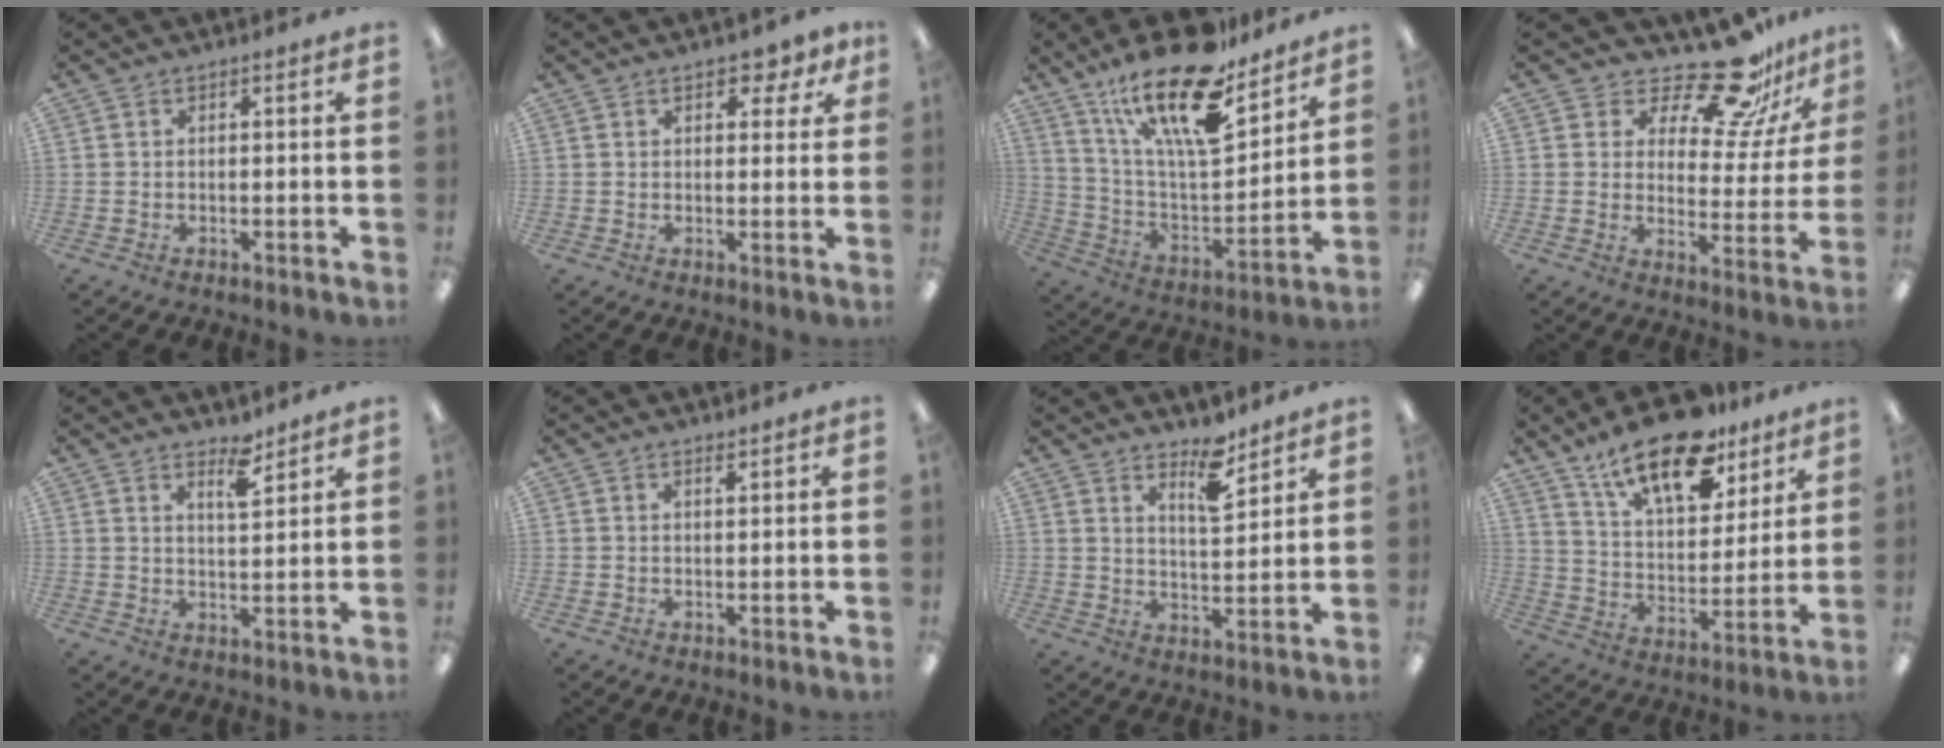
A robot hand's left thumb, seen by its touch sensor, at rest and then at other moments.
{"total": 5.0, "force": [2.8, 2.5, 3.2], "torque": [-0.037, -0.006, 0.044]}
{"total": 23.3, "force": [16.3, 7.8, 14.8], "torque": [-0.264, -0.102, 0.275]}
{"total": 18.7, "force": [14.6, 6.4, 9.8], "torque": [-0.157, -0.098, 0.247]}
{"total": 5.0, "force": [3.9, 1.3, 2.7], "torque": [-0.032, -0.026, 0.064]}
{"total": 1.1, "force": [1.0, 0.2, 0.5], "torque": [-0.010, -0.002, 0.018]}
{"total": 7.9, "force": [6.2, 2.6, 4.3], "torque": [-0.053, -0.045, 0.102]}
{"total": 19.8, "force": [13.9, 8.5, 11.2], "torque": [-0.187, -0.071, 0.240]}